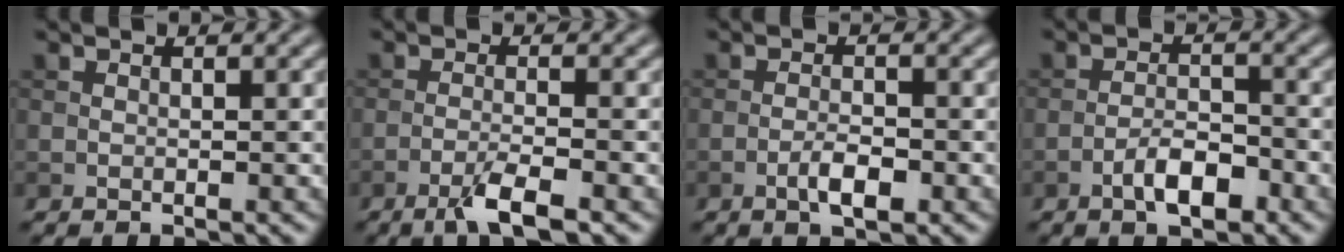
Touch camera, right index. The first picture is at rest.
{"total": 3.4, "force": [-2.1, 0.5, 2.6], "torque": [-0.047, 0.002, -0.048]}
{"total": 2.6, "force": [-1.2, 0.8, 2.1], "torque": [-0.039, 0.002, -0.025]}
{"total": 3.4, "force": [-1.9, 1.3, 2.5], "torque": [-0.041, 0.009, -0.037]}